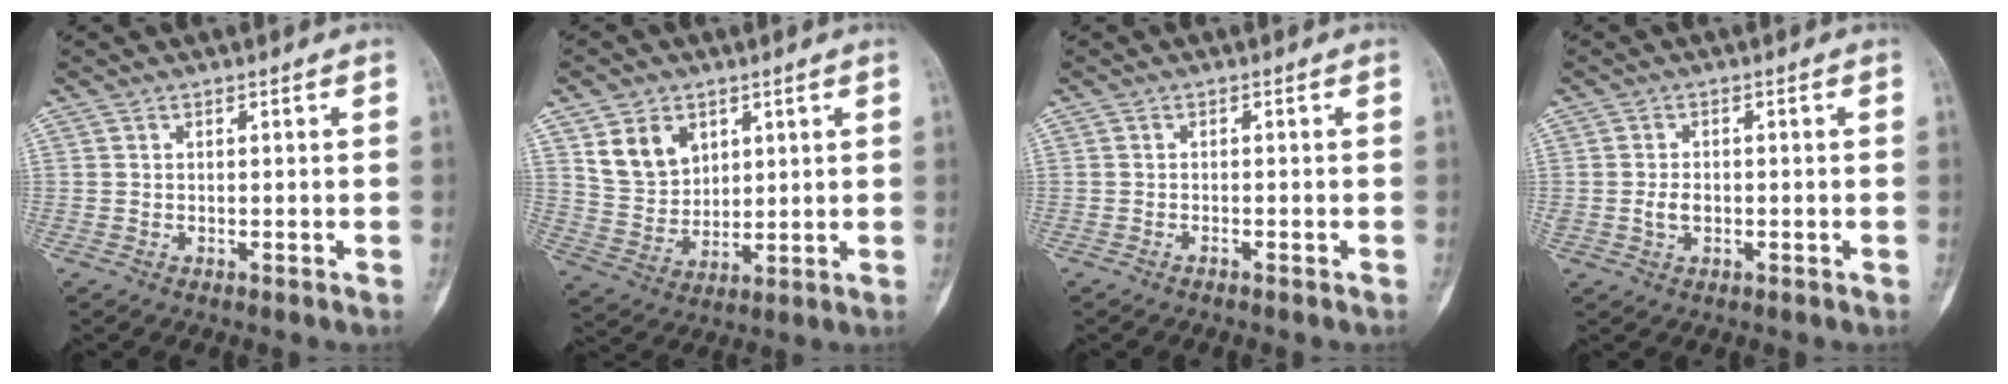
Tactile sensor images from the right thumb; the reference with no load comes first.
{"total": 9.3, "force": [4.3, 6.9, 4.4], "torque": [-0.058, -0.024, 0.093]}
{"total": 0.6, "force": [-0.5, 0.0, 0.3], "torque": [-0.011, 0.003, -0.009]}
{"total": 2.7, "force": [-0.4, 1.9, 1.9], "torque": [-0.033, 0.002, -0.006]}